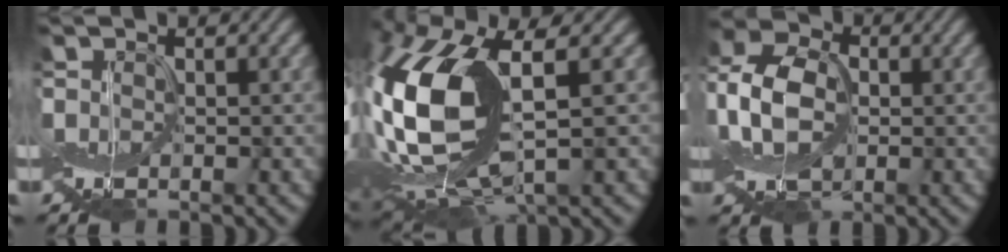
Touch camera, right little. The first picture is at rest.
{"total": 14.0, "force": [1.3, 6.2, 12.5], "torque": [-0.302, -0.003, 0.031]}
{"total": 7.6, "force": [-0.7, 5.3, 5.3], "torque": [-0.139, 0.011, -0.024]}